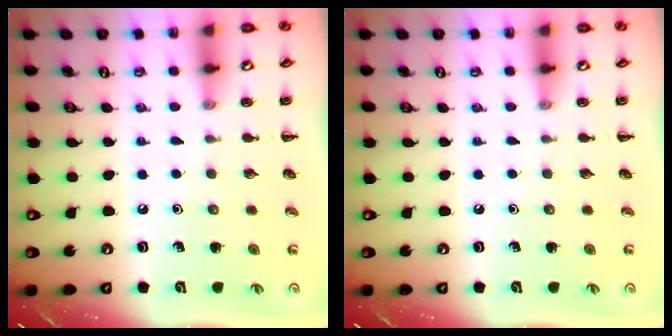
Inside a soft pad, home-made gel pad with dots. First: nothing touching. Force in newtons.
{"total": 0.0}